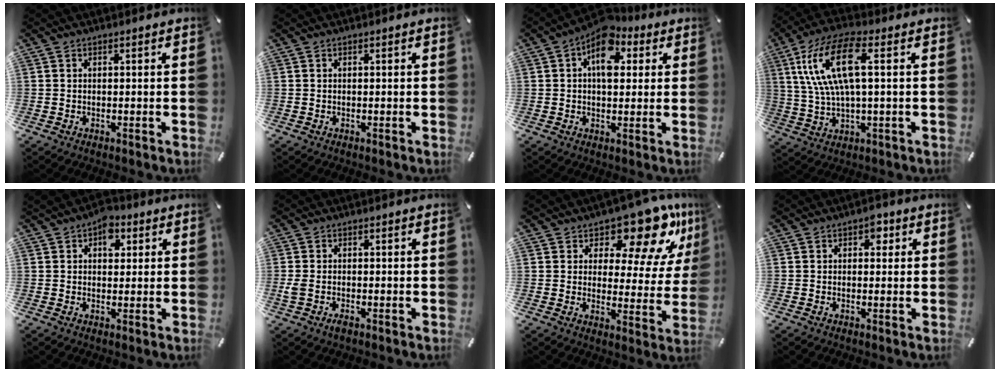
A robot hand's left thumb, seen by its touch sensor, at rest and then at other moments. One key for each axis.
{"total": 0.0}
{"total": 10.6, "fx": 4.1, "fy": 6.4, "fz": 7.4, "tx": -0.095, "ty": -0.017, "tz": 0.068}
{"total": 14.5, "fx": 3.7, "fy": 5.3, "fz": 13.0, "tx": -0.274, "ty": 0.000, "tz": 0.062}
{"total": 5.8, "fx": 2.0, "fy": 4.0, "fz": 3.6, "tx": -0.036, "ty": -0.004, "tz": 0.029}
{"total": 2.0, "fx": -0.8, "fy": 1.0, "fz": 1.5, "tx": -0.035, "ty": 0.000, "tz": -0.016}
{"total": 15.0, "fx": 11.1, "fy": 6.0, "fz": 8.0, "tx": -0.109, "ty": -0.089, "tz": 0.185}
{"total": 2.7, "fx": 0.7, "fy": 2.0, "fz": 1.6, "tx": -0.002, "ty": -0.004, "tz": 0.003}